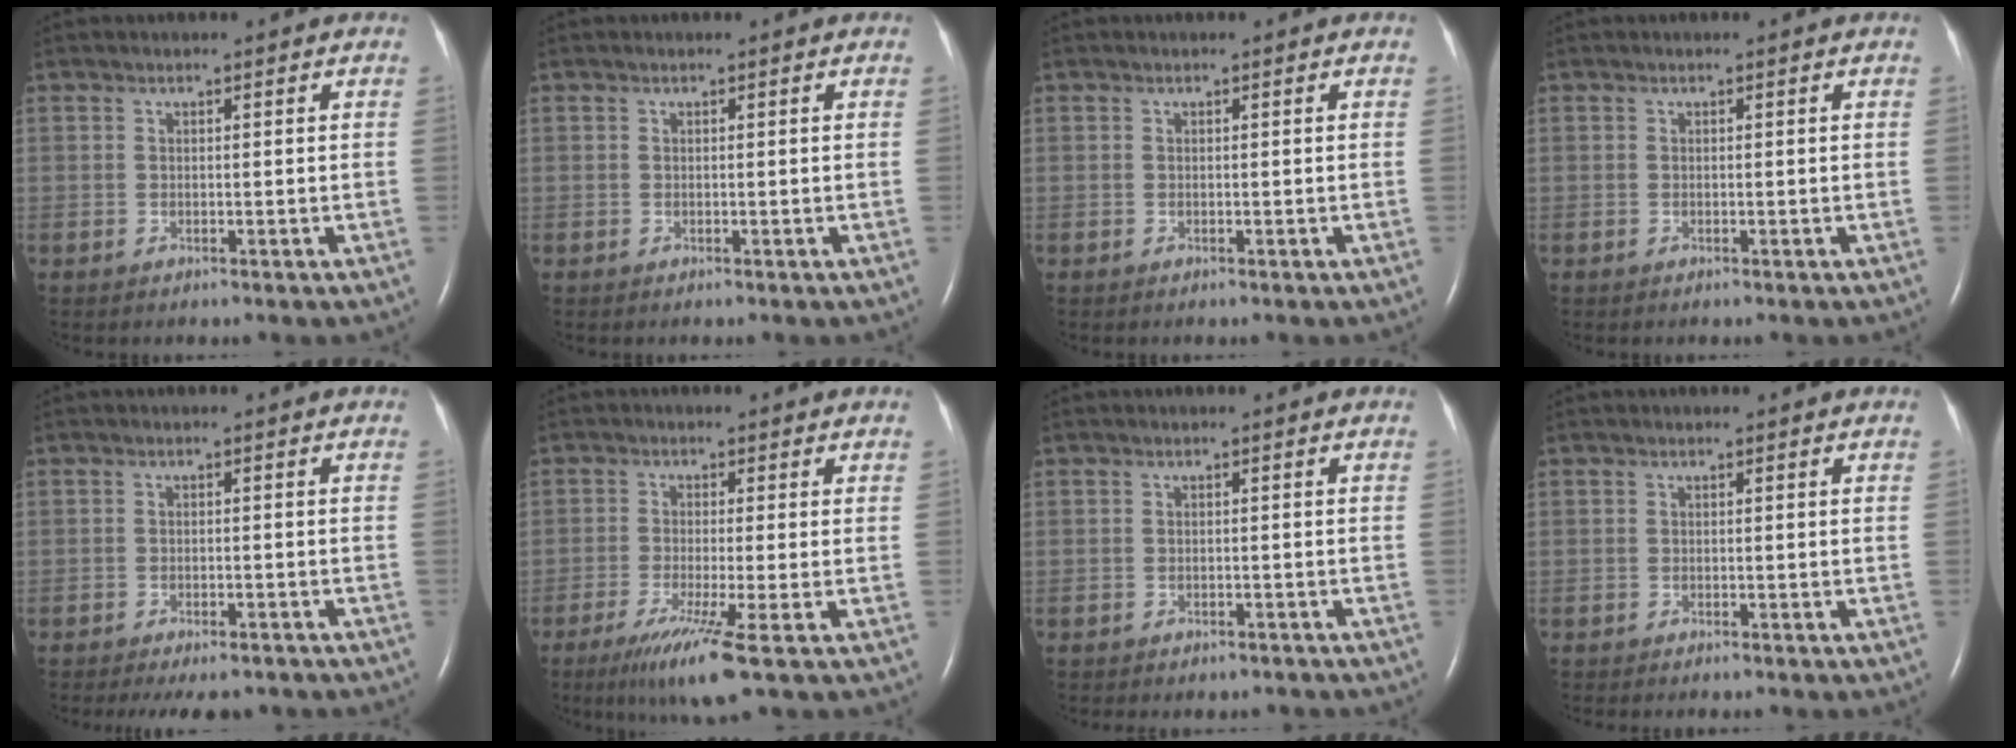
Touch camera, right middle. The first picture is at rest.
{"total": 0.0}
{"total": 0.0}
{"total": 0.0}
{"total": 8.3, "force": [-7.2, 2.4, 3.5], "torque": [-0.045, -0.010, -0.092]}
{"total": 7.3, "force": [-4.1, -0.8, 6.0], "torque": [-0.109, -0.027, -0.074]}
{"total": 4.5, "force": [-4.0, 1.6, 1.3], "torque": [-0.014, -0.001, -0.046]}
{"total": 2.9, "force": [-2.5, 0.3, 1.3], "torque": [-0.017, -0.005, -0.030]}